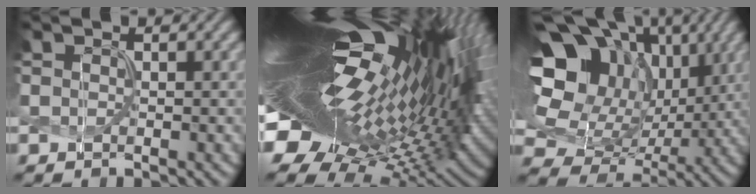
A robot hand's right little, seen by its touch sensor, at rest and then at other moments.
{"total": 21.1, "force": [4.4, 8.0, 19.0], "torque": [-0.321, -0.009, 0.066]}
{"total": 17.4, "force": [5.6, 12.4, 10.8], "torque": [-0.213, 0.032, 0.102]}